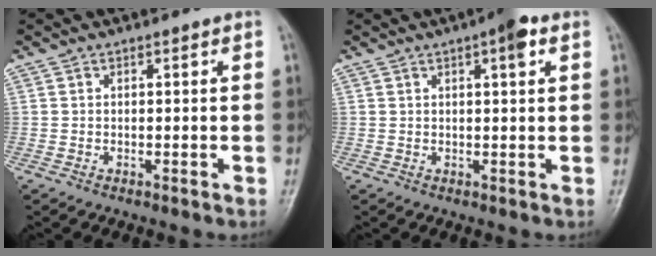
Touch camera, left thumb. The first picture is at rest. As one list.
[{"total": 4.4, "force": [2.1, 1.1, 3.8], "torque": [-0.049, 0.000, 0.025]}]